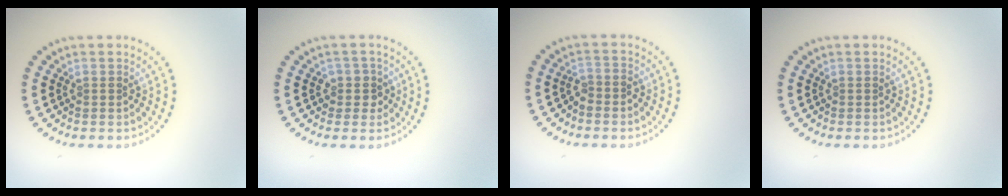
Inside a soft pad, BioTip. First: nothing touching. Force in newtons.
{"total": 1.8, "press": 1.5, "slide": 1.0}
{"total": 1.4, "press": 1.1, "slide": 0.8}
{"total": 0.0}